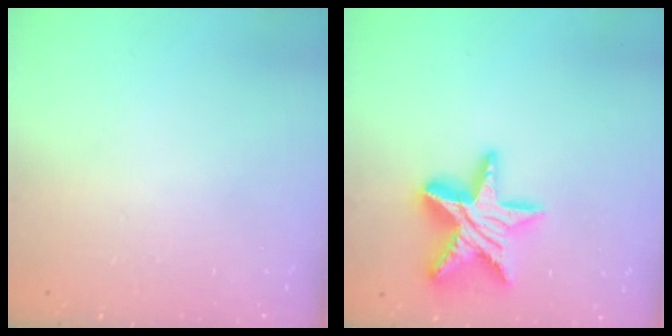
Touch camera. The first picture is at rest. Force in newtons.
{"total": 17.8, "press": 17.8, "slide": 1.2}